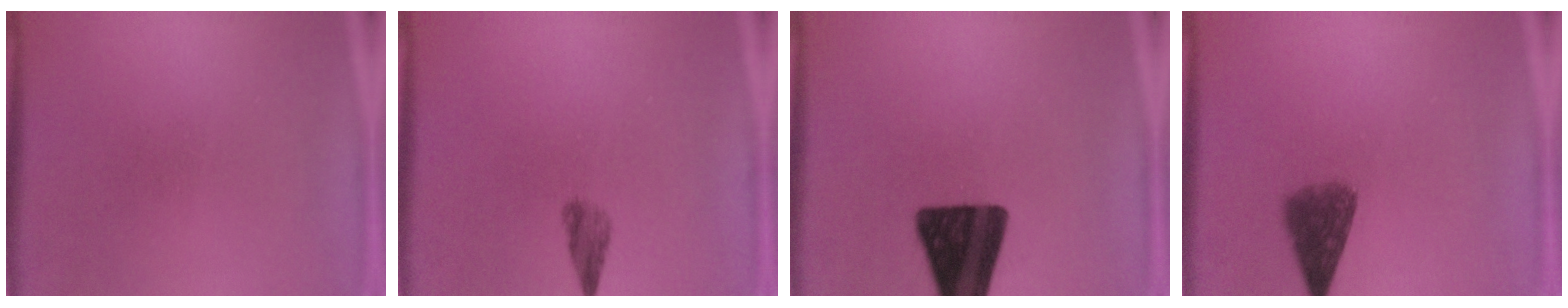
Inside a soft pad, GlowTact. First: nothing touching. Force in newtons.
{"total": 2.2}
{"total": 16.4}
{"total": 5.5}